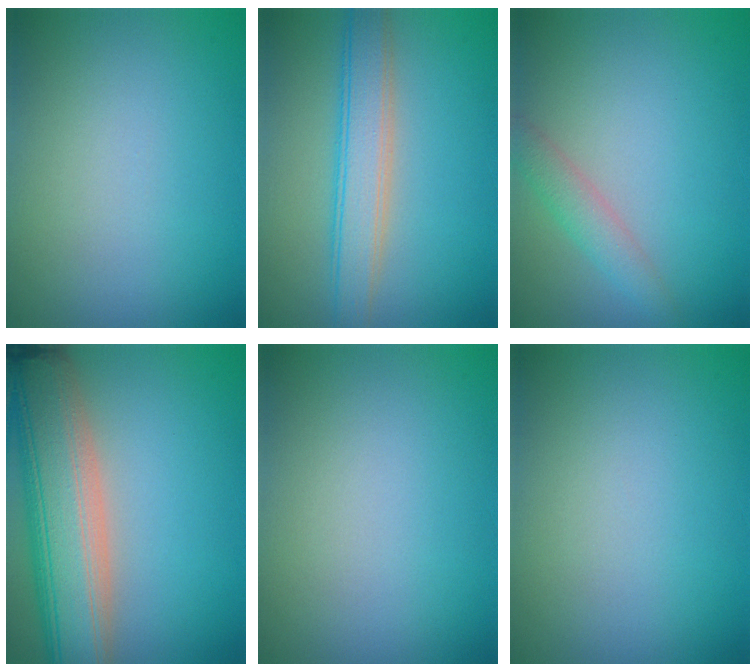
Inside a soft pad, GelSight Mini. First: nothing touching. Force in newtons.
{"total": 4.4, "press": 4.4, "slide": 0.3}
{"total": 2.1, "press": 2.1, "slide": 0.1}
{"total": 10.5, "press": 10.4, "slide": 0.8}
{"total": 0.0}
{"total": 0.0}